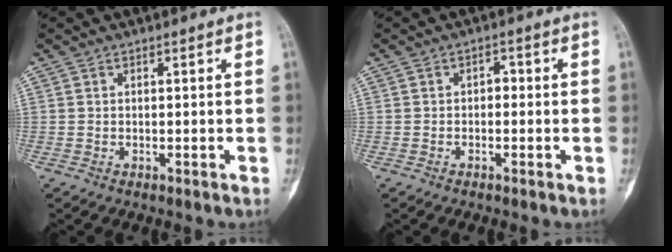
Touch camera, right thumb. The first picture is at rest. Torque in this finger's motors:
{"motor_torque": [0.24, 0.05, 0.01, 0.17, 0.01]}